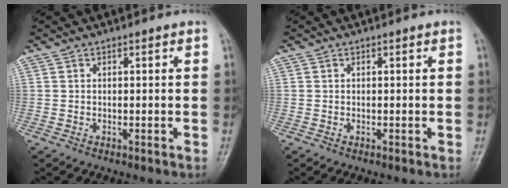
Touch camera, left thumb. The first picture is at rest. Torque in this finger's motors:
{"motor_torque": [0.00, 0.00, -0.02, -0.01, 0.00]}